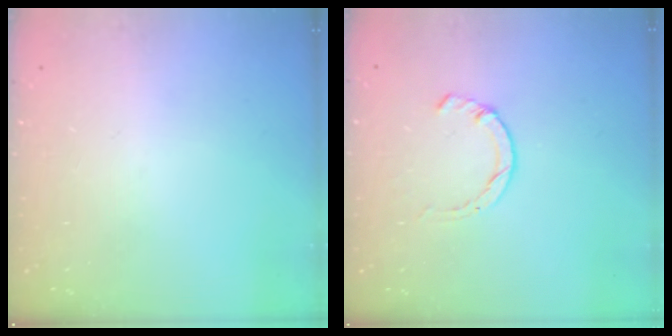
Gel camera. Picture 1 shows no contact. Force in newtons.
{"total": 2.3, "press": 2.3, "slide": 0.5}